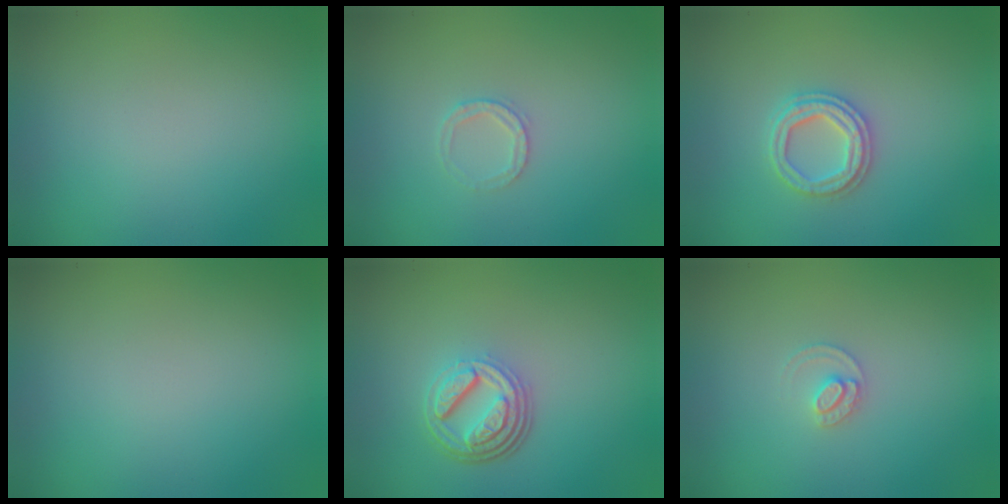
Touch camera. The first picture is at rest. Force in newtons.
{"total": 1.4, "press": 1.3, "slide": 0.2}
{"total": 3.3, "press": 3.2, "slide": 0.6}
{"total": 0.0}
{"total": 4.9, "press": 3.5, "slide": 3.4}
{"total": 1.5, "press": 1.5, "slide": 0.2}